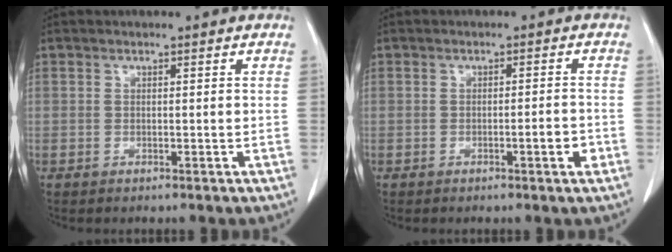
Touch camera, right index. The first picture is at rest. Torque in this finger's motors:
{"motor_torque": [0.43, -0.38, 0.08, 0.03]}